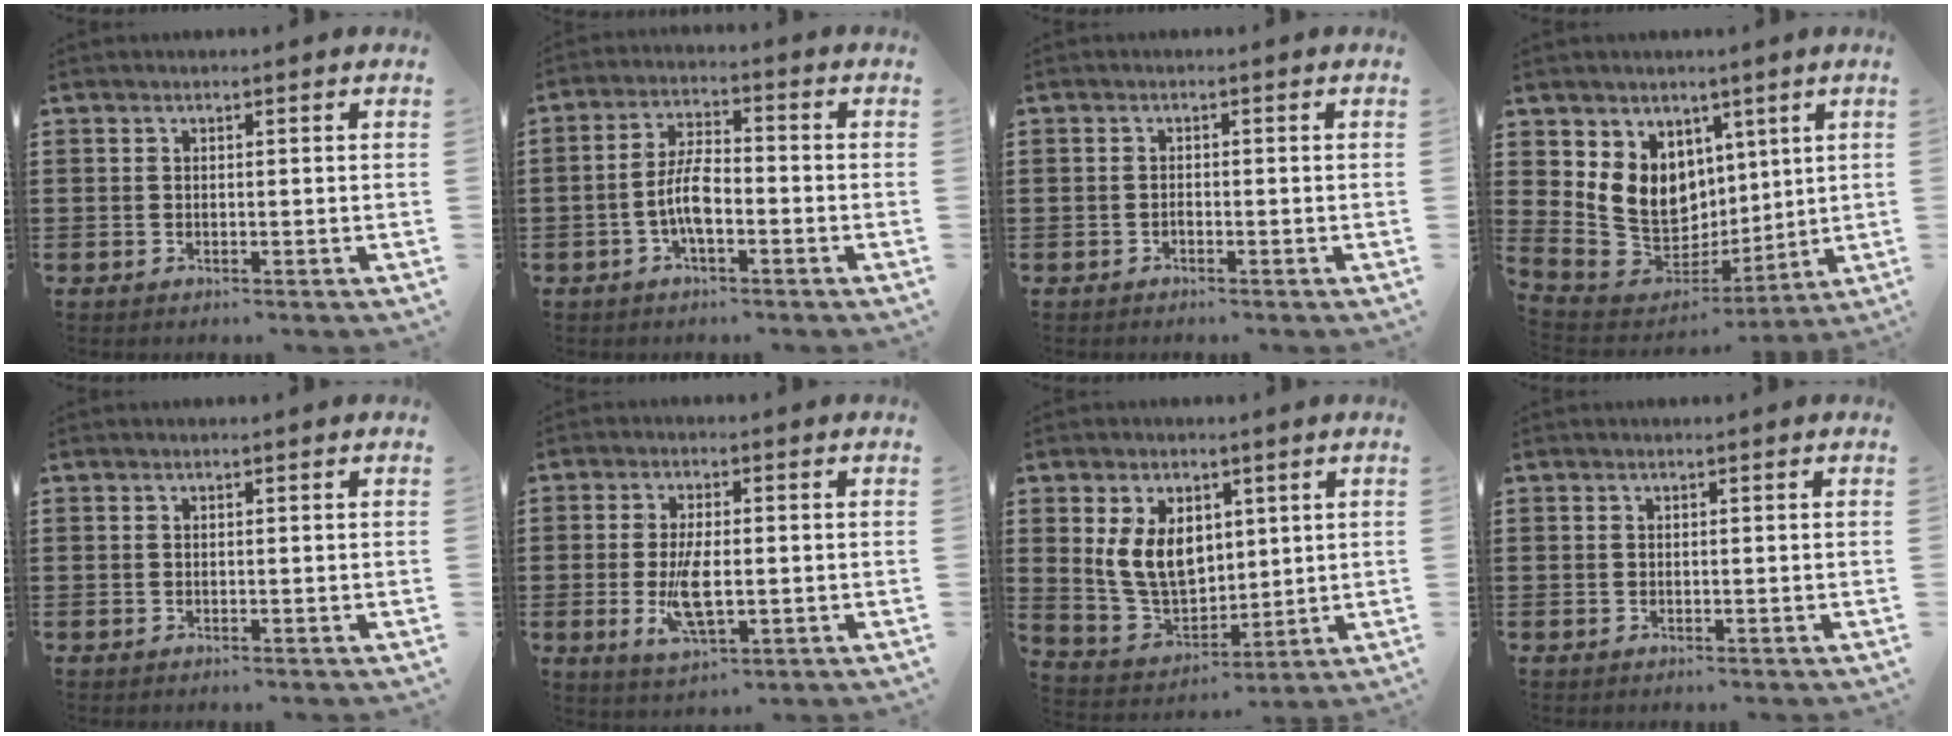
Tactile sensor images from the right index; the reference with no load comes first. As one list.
[{"total": 6.2, "force": [-1.8, 2.3, 5.4], "torque": [-0.121, 0.000, -0.041]}, {"total": 0.7, "force": [-0.5, 0.4, 0.3], "torque": [-0.006, -0.001, -0.010]}, {"total": 10.5, "force": [2.4, 9.5, 3.9], "torque": [-0.116, -0.022, 0.056]}, {"total": 0.0}, {"total": 7.0, "force": [-0.9, 2.7, 6.3], "torque": [-0.122, -0.006, -0.021]}, {"total": 8.9, "force": [2.3, 6.4, 5.7], "torque": [-0.156, 0.010, 0.040]}, {"total": 0.0}]